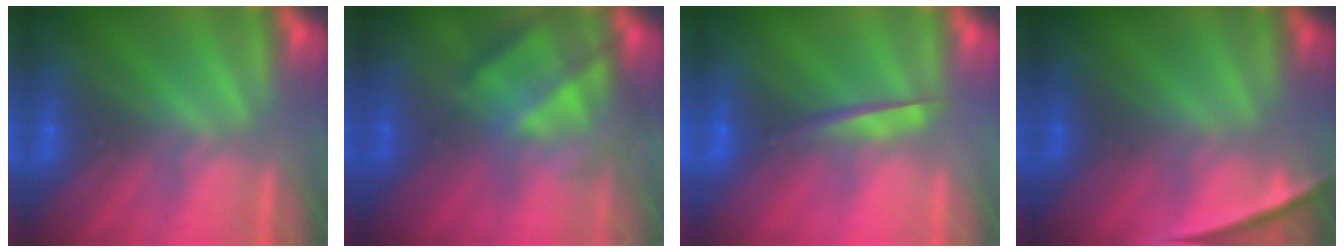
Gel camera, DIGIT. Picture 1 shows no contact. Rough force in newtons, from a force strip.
{"total": 4.9}
{"total": 4.6}
{"total": 2.4}